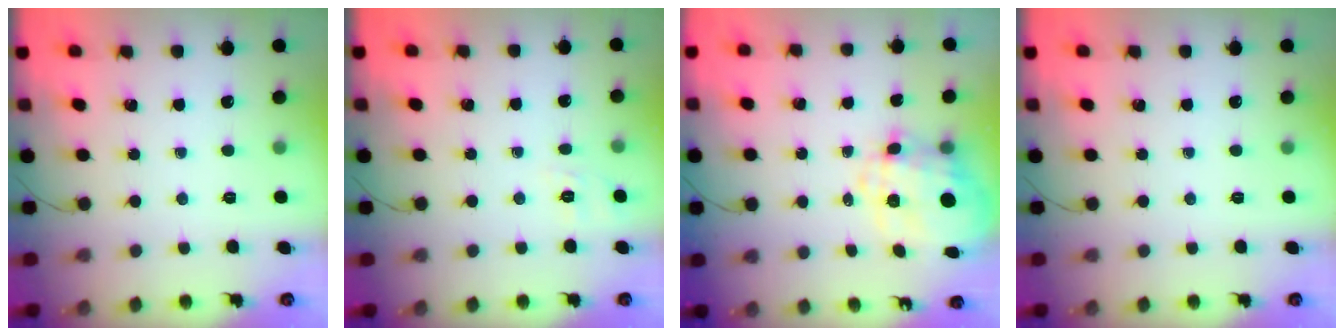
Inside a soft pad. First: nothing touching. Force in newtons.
{"total": 2.0, "press": 0.2, "slide": 1.9}
{"total": 11.2, "press": 11.0, "slide": 1.9}
{"total": 0.0}